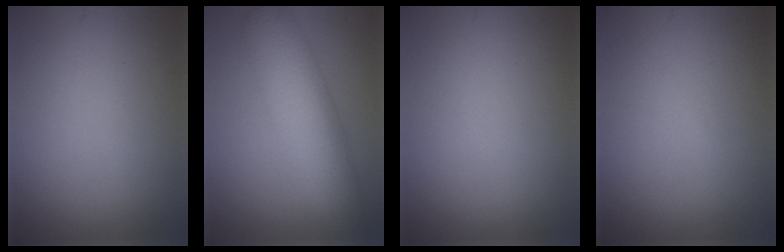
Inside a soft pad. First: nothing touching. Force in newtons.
{"total": 7.2, "press": 7.2, "slide": 0.3}
{"total": 0.0}
{"total": 0.0}